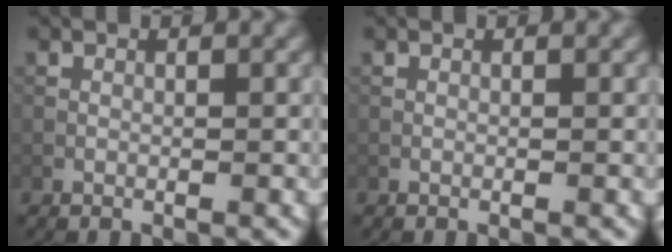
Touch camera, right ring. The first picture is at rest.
{"total": 0.0}